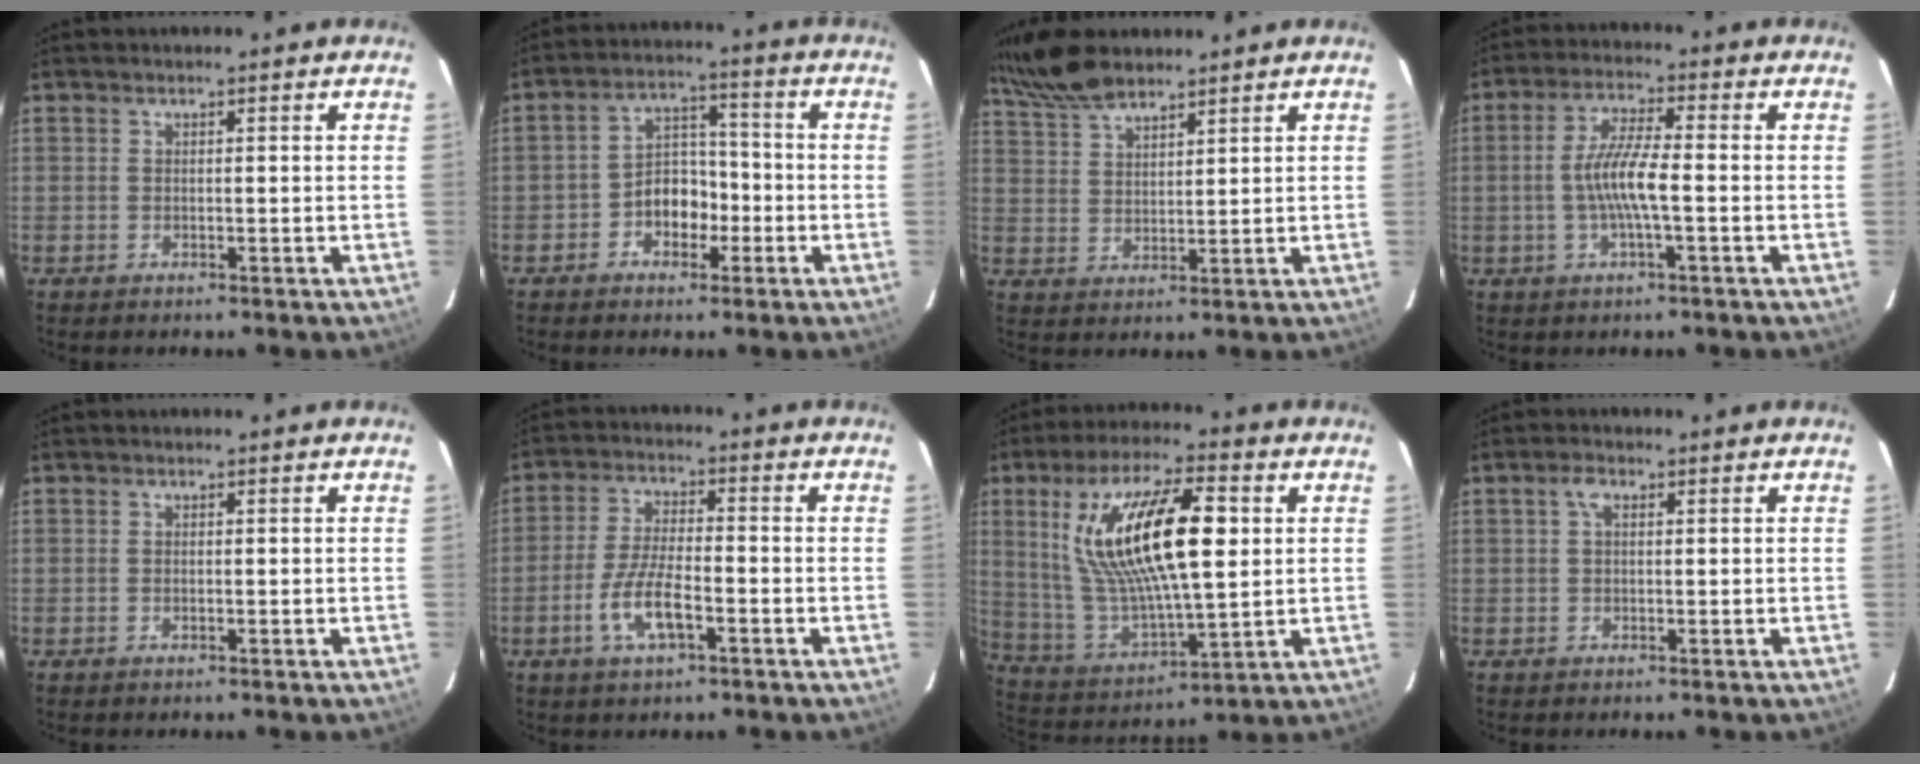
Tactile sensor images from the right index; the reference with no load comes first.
{"total": 6.6, "force": [-2.8, 4.9, 3.5], "torque": [-0.059, 0.023, -0.045]}
{"total": 8.8, "force": [7.5, 2.2, 4.1], "torque": [-0.091, 0.024, 0.146]}
{"total": 7.4, "force": [-1.3, 0.7, 7.2], "torque": [-0.145, 0.003, -0.026]}
{"total": 0.5, "force": [-0.1, 0.3, 0.4], "torque": [-0.007, 0.002, -0.003]}
{"total": 8.4, "force": [-3.5, 2.6, 7.2], "torque": [-0.149, 0.000, -0.066]}
{"total": 21.3, "force": [5.6, 6.8, 19.4], "torque": [-0.369, 0.008, 0.116]}
{"total": 1.9, "force": [0.6, 1.0, 1.5], "torque": [-0.030, 0.008, 0.009]}